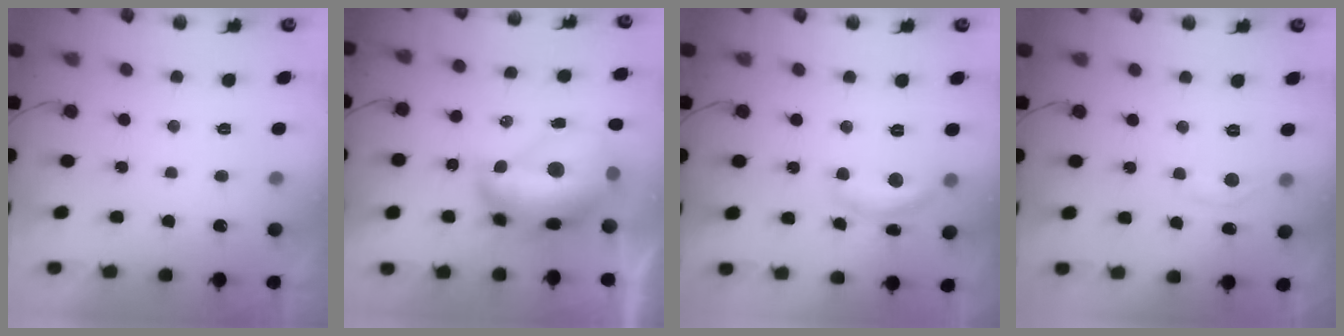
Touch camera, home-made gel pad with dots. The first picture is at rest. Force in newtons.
{"total": 16.3, "press": 16.2, "slide": 1.9}
{"total": 12.0, "press": 12.0, "slide": 0.6}
{"total": 4.3, "press": 4.3, "slide": 0.6}